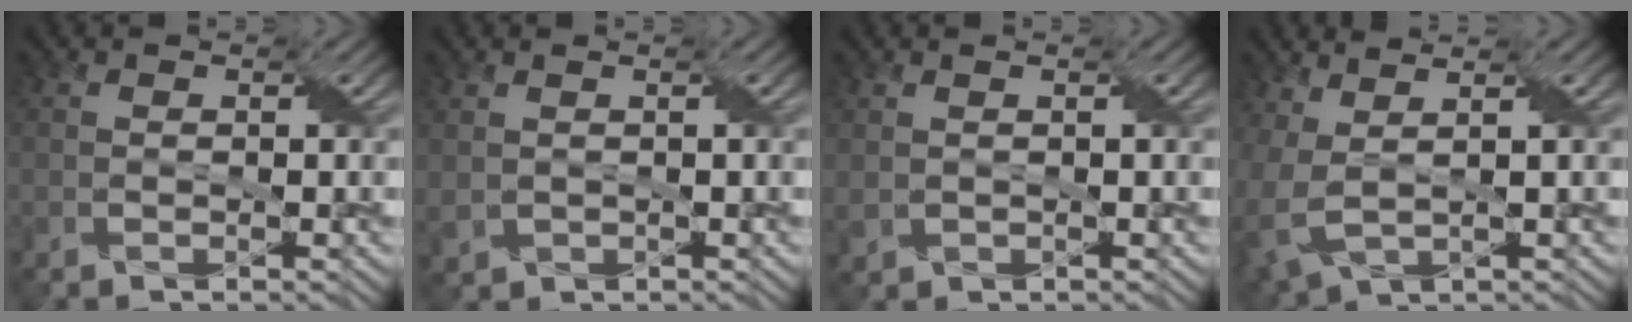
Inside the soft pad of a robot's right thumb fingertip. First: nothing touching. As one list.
[{"total": 1.5, "force": [0.5, 1.1, 0.9], "torque": [-0.030, -0.003, 0.017]}, {"total": 1.1, "force": [0.5, 0.8, 0.6], "torque": [-0.021, -0.002, 0.015]}, {"total": 4.8, "force": [1.5, 2.2, 3.9], "torque": [-0.114, -0.001, 0.043]}]